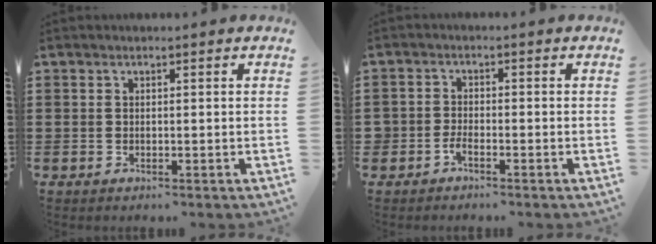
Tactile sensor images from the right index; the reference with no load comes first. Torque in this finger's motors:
{"motor_torque": [0.25, 0.35, 0.40, 0.07]}